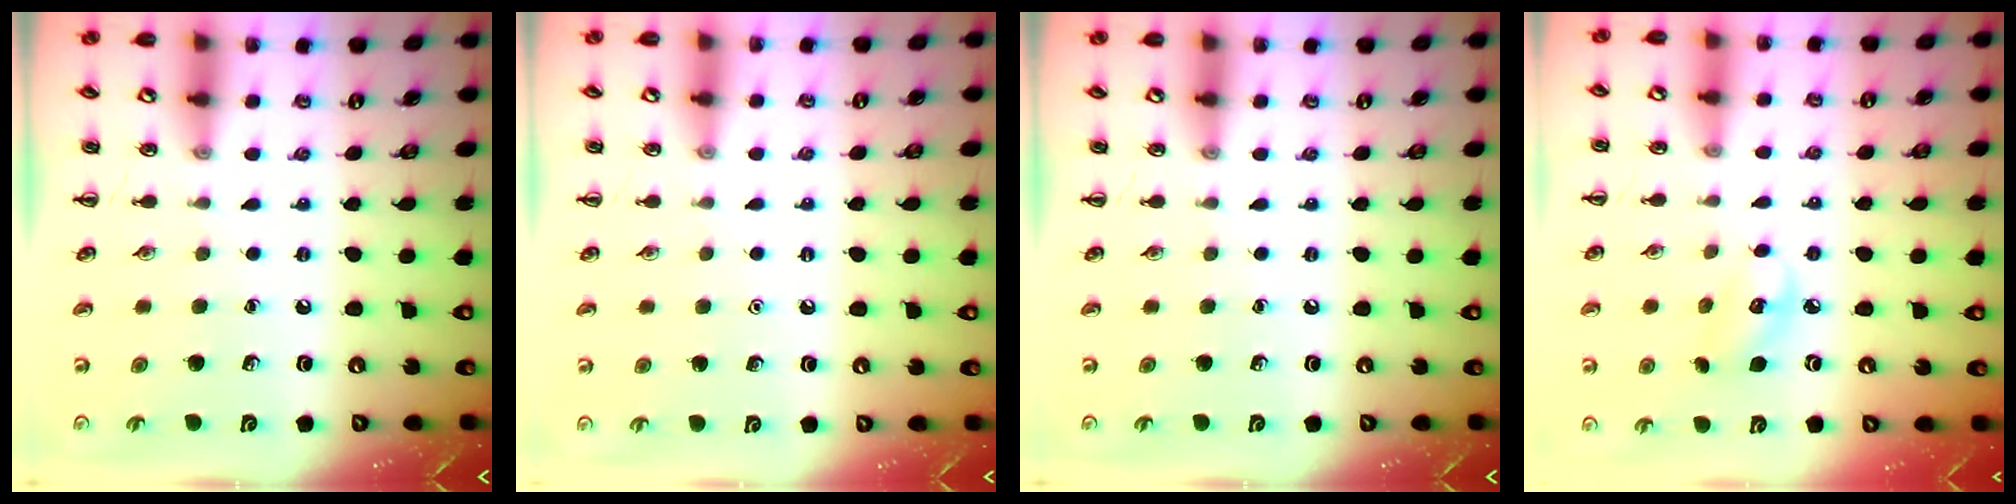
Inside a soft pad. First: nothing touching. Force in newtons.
{"total": 1.6, "press": 1.6, "slide": 0.1}
{"total": 0.0}
{"total": 5.3, "press": 5.2, "slide": 0.9}